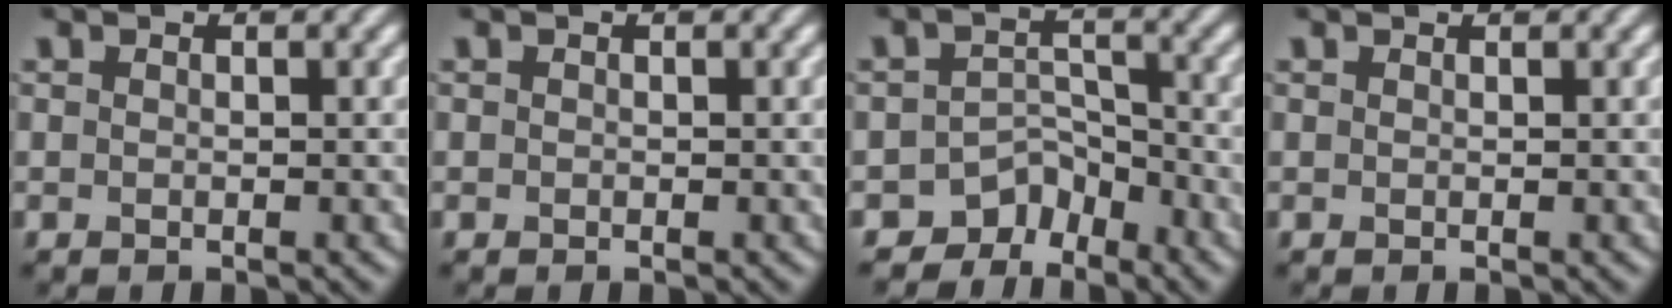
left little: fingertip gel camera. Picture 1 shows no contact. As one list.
[{"total": 0.0}, {"total": 4.5, "force": [-3.8, 2.3, 0.5], "torque": [0.011, 0.005, -0.060]}, {"total": 0.7, "force": [0.7, 0.1, 0.2], "torque": [-0.006, -0.003, 0.005]}]